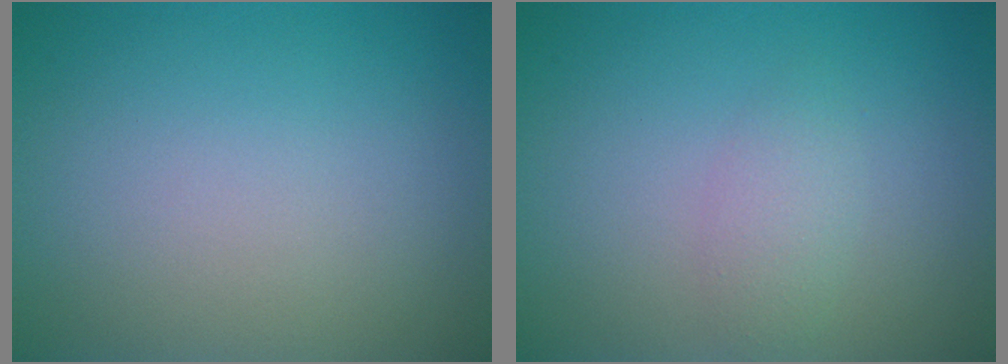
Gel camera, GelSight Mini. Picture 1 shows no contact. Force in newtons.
{"total": 1.6, "press": 1.6, "slide": 0.1}